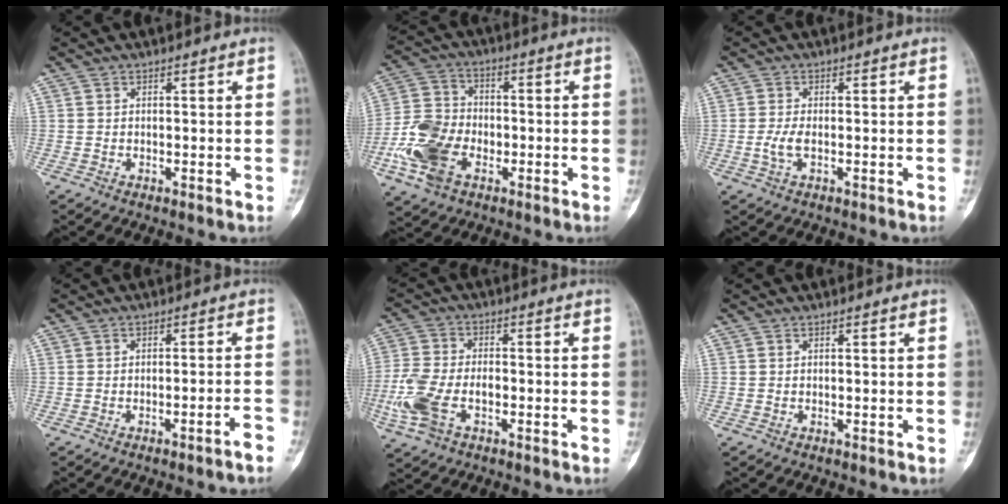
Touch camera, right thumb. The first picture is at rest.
{"total": 13.1, "force": [-4.5, 9.0, 8.4], "torque": [-0.164, 0.017, -0.090]}
{"total": 2.7, "force": [-0.5, 1.2, 2.4], "torque": [-0.062, 0.001, -0.010]}
{"total": 2.9, "force": [-2.1, -0.1, 1.9], "torque": [-0.038, 0.019, -0.027]}
{"total": 11.2, "force": [-3.6, 6.6, 8.3], "torque": [-0.194, 0.018, -0.070]}
{"total": 0.0}